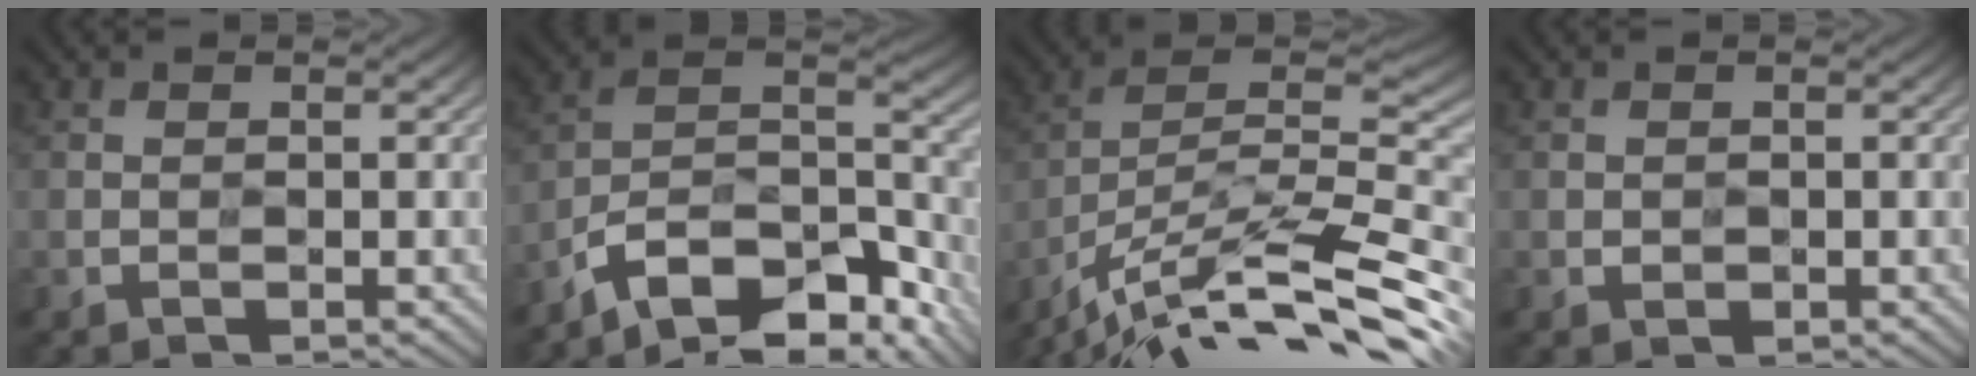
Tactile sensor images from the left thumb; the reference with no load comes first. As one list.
[{"total": 14.2, "force": [-10.4, 4.8, 8.3], "torque": [-0.163, 0.002, -0.176]}, {"total": 16.4, "force": [-11.4, 4.3, 11.0], "torque": [-0.236, 0.009, -0.205]}, {"total": 0.6, "force": [-0.1, 0.5, 0.3], "torque": [-0.002, -0.004, -0.002]}]